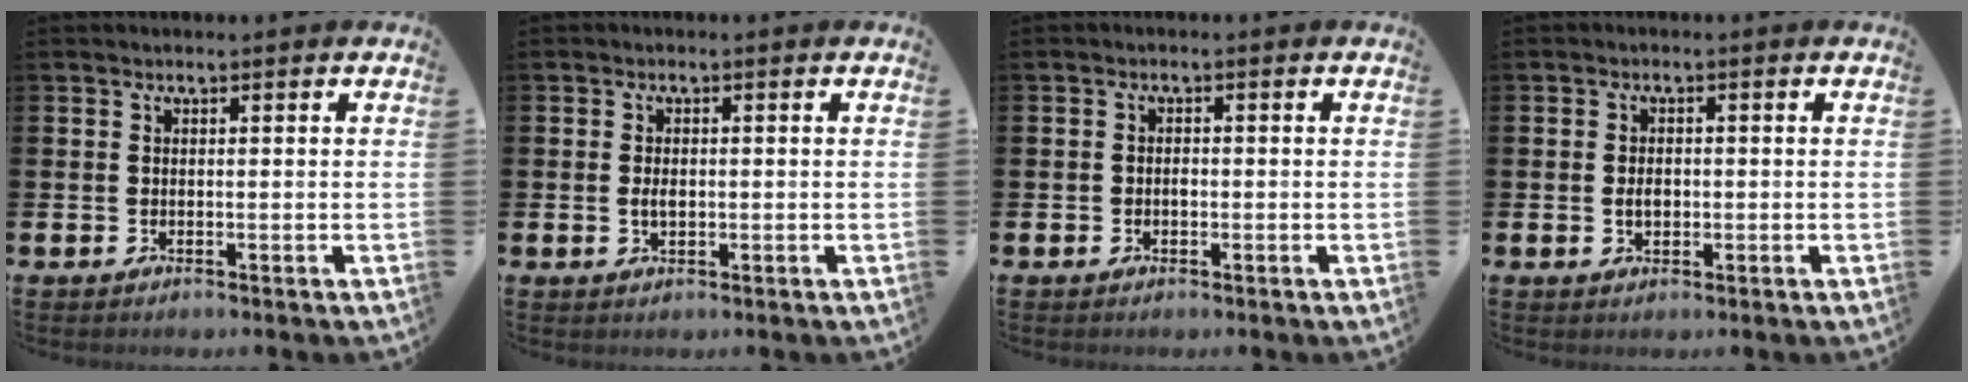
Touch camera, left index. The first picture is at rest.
{"total": 1.6, "force": [-0.1, 0.6, 1.5], "torque": [-0.028, 0.003, -0.004]}
{"total": 0.9, "force": [-0.4, 0.6, 0.5], "torque": [-0.008, 0.003, -0.009]}
{"total": 1.9, "force": [-0.3, 1.3, 1.4], "torque": [-0.018, 0.002, -0.009]}